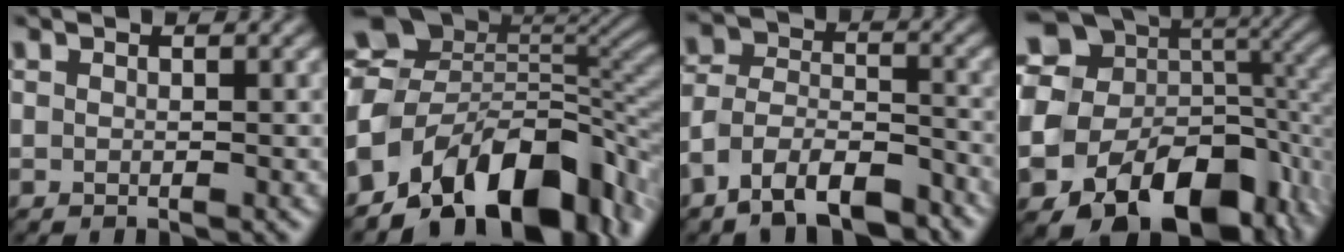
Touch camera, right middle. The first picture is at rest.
{"total": 13.8, "force": [-6.2, 8.3, 9.1], "torque": [-0.138, 0.012, -0.111]}
{"total": 7.9, "force": [-5.7, 3.6, 4.1], "torque": [-0.073, 0.004, -0.114]}
{"total": 21.5, "force": [-6.0, 15.8, 13.3], "torque": [-0.214, -0.009, -0.093]}